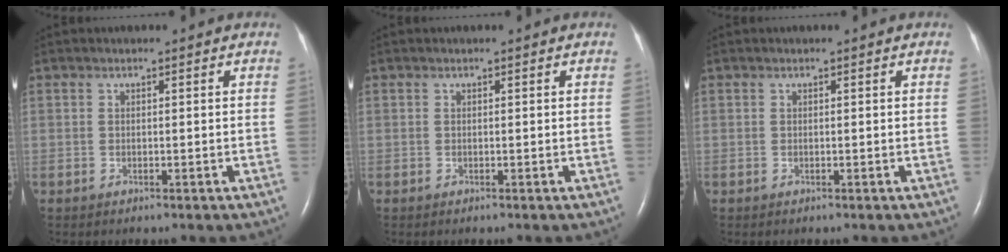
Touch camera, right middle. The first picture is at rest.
{"total": 0.0}
{"total": 0.0}